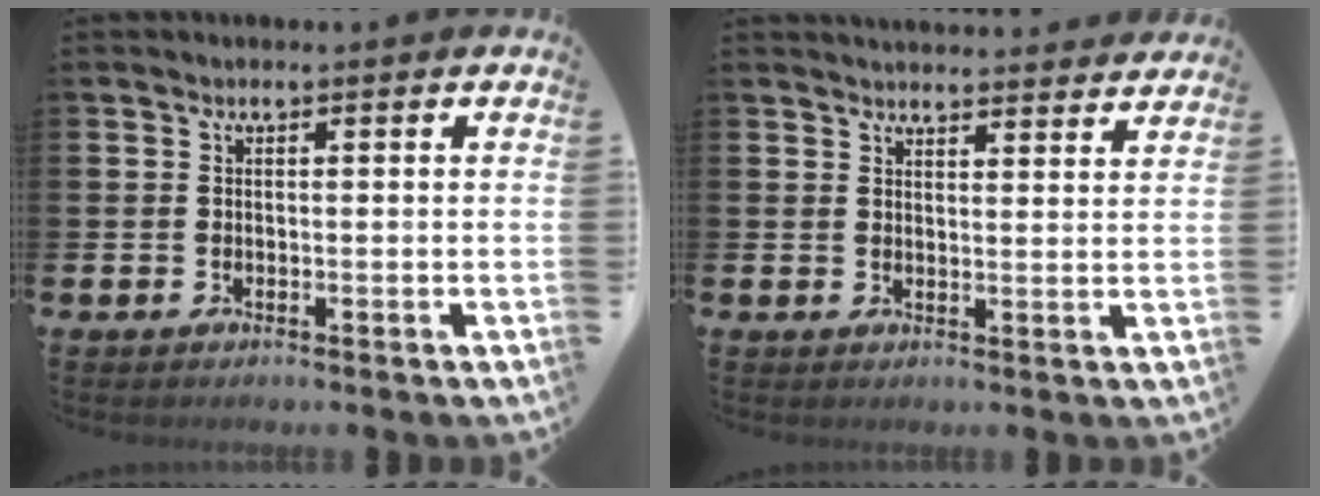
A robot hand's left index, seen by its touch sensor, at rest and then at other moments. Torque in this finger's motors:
{"motor_torque": [1.00, -1.14, 0.42, 0.09]}